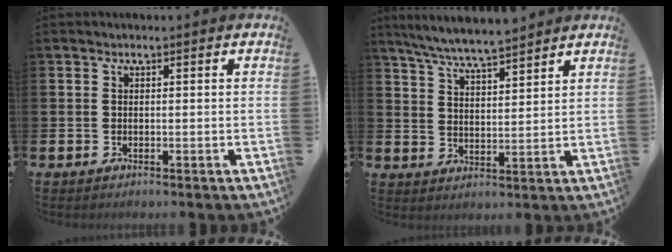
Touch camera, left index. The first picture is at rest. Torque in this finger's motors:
{"motor_torque": [0.00, -0.50, 0.79, 0.18]}